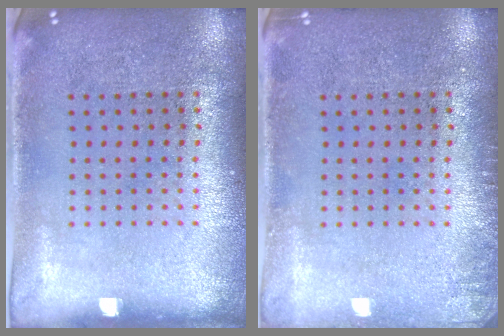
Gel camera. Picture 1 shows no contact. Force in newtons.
{"total": 1.1, "press": 1.1, "slide": 0.2}